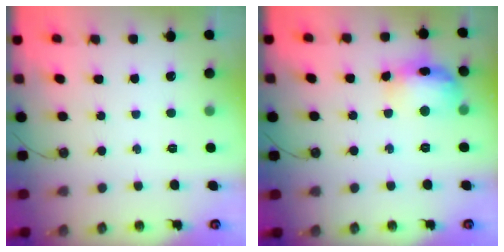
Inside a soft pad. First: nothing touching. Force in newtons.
{"total": 15.0, "press": 15.0, "slide": 1.3}